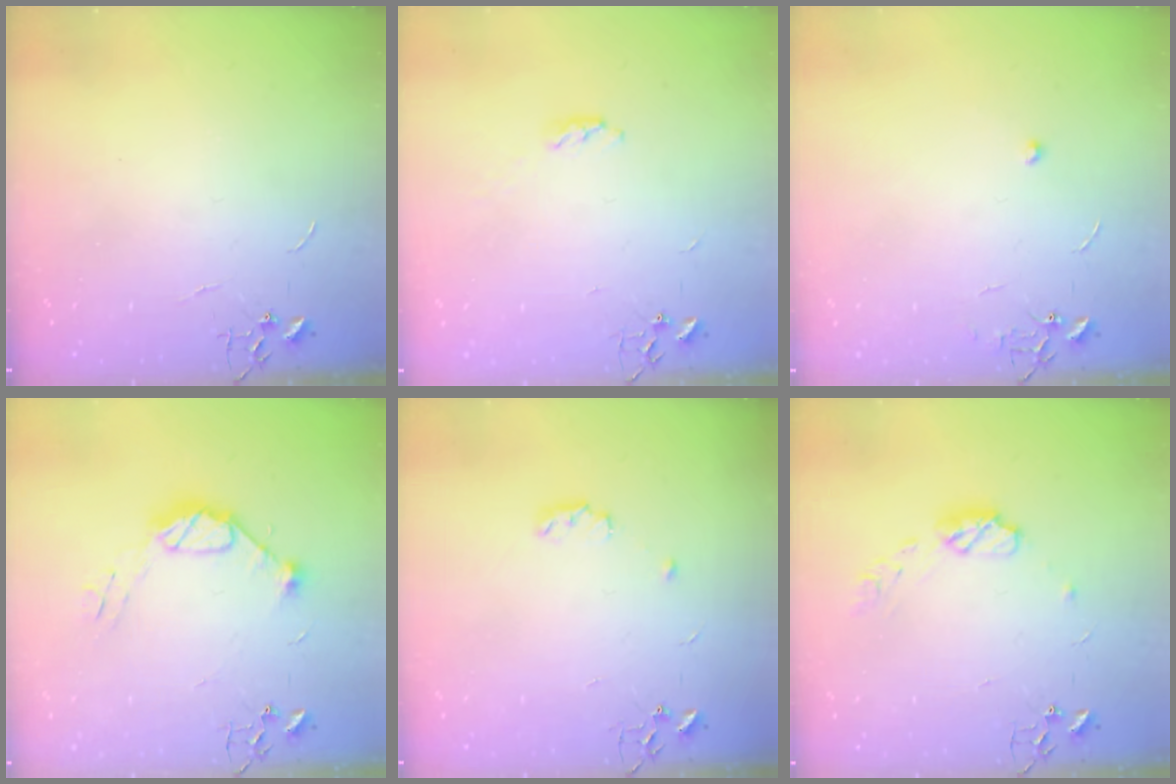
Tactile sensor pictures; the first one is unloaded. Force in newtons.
{"total": 3.3, "press": 3.3, "slide": 0.4}
{"total": 5.6, "press": 5.5, "slide": 0.5}
{"total": 10.2, "press": 10.2, "slide": 1.1}
{"total": 6.4, "press": 6.3, "slide": 0.8}
{"total": 7.5, "press": 7.5, "slide": 0.5}